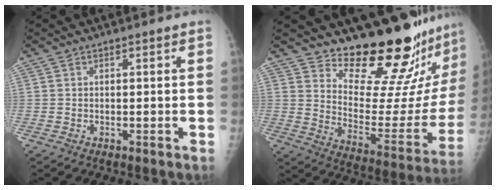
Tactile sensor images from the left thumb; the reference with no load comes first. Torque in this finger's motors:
{"motor_torque": [0.37, 0.33, -0.28, -0.51, 0.06]}